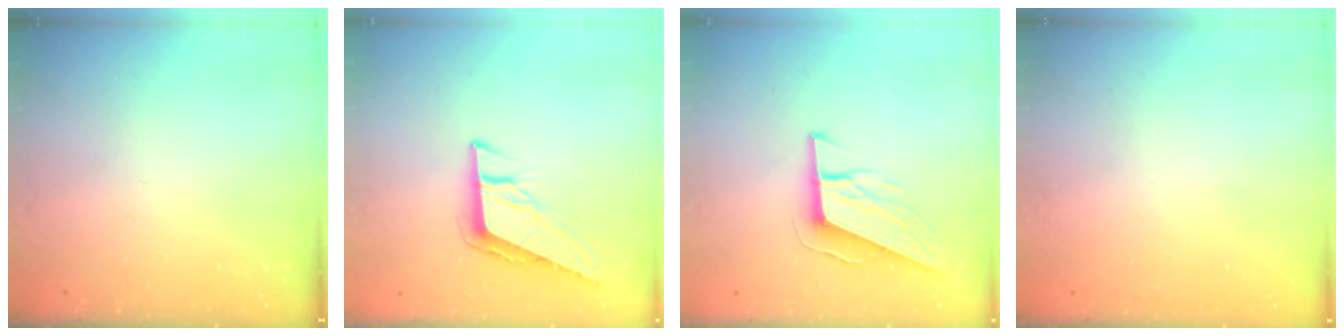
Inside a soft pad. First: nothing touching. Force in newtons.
{"total": 10.2, "press": 10.0, "slide": 1.6}
{"total": 10.3, "press": 10.0, "slide": 2.8}
{"total": 1.6, "press": 1.6, "slide": 0.0}